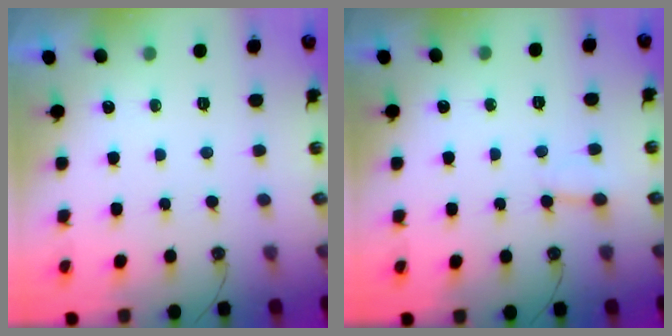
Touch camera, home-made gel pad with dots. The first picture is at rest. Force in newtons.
{"total": 3.1, "press": 3.1, "slide": 0.3}